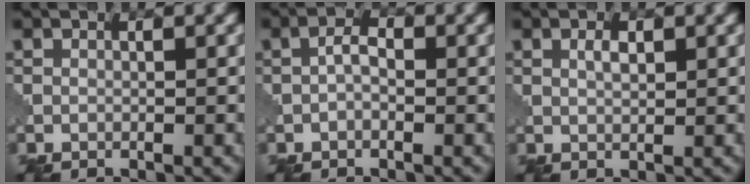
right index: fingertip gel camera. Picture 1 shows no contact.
{"total": 1.7, "force": [-0.3, 0.8, 1.5], "torque": [-0.028, 0.008, -0.010]}
{"total": 1.3, "force": [0.5, 0.5, 1.1], "torque": [-0.024, 0.002, 0.010]}